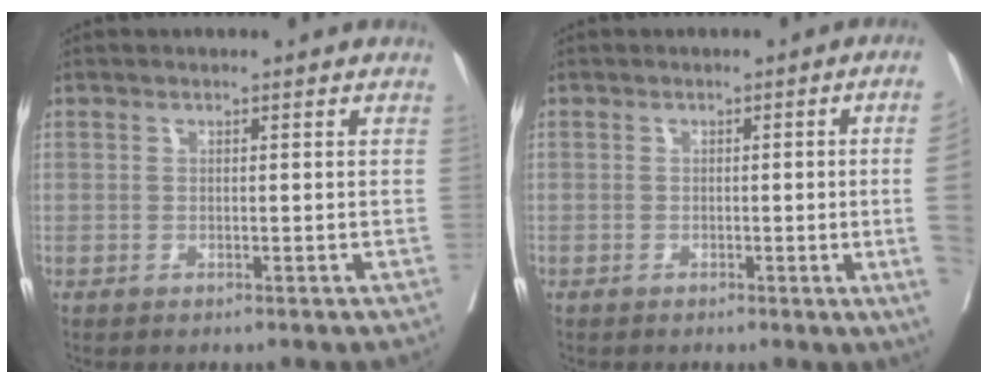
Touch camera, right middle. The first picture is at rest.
{"total": 8.2, "force": [-1.1, -2.5, 7.7], "torque": [-0.083, -0.018, -0.013]}